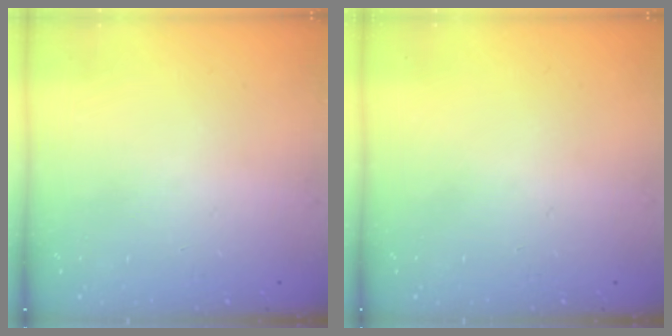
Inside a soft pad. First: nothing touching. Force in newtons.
{"total": 0.0}